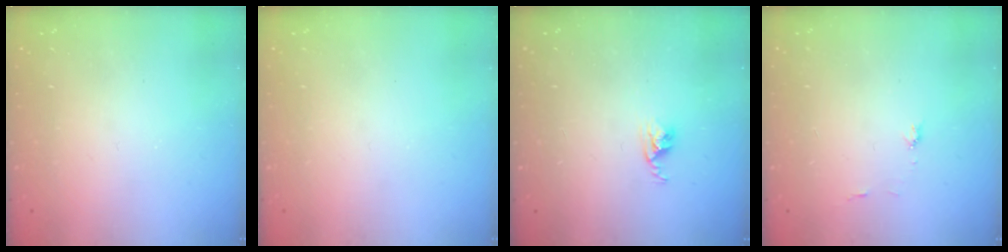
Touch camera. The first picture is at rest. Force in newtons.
{"total": 0.0}
{"total": 2.8, "press": 2.7, "slide": 0.4}
{"total": 5.7, "press": 5.7, "slide": 0.6}